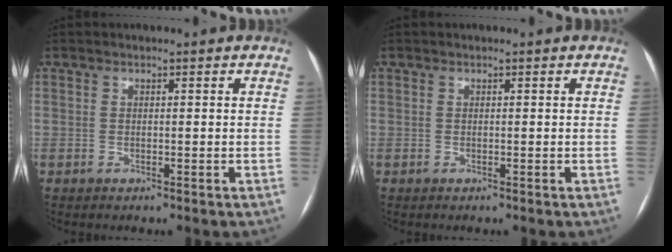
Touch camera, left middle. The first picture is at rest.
{"total": 0.0}